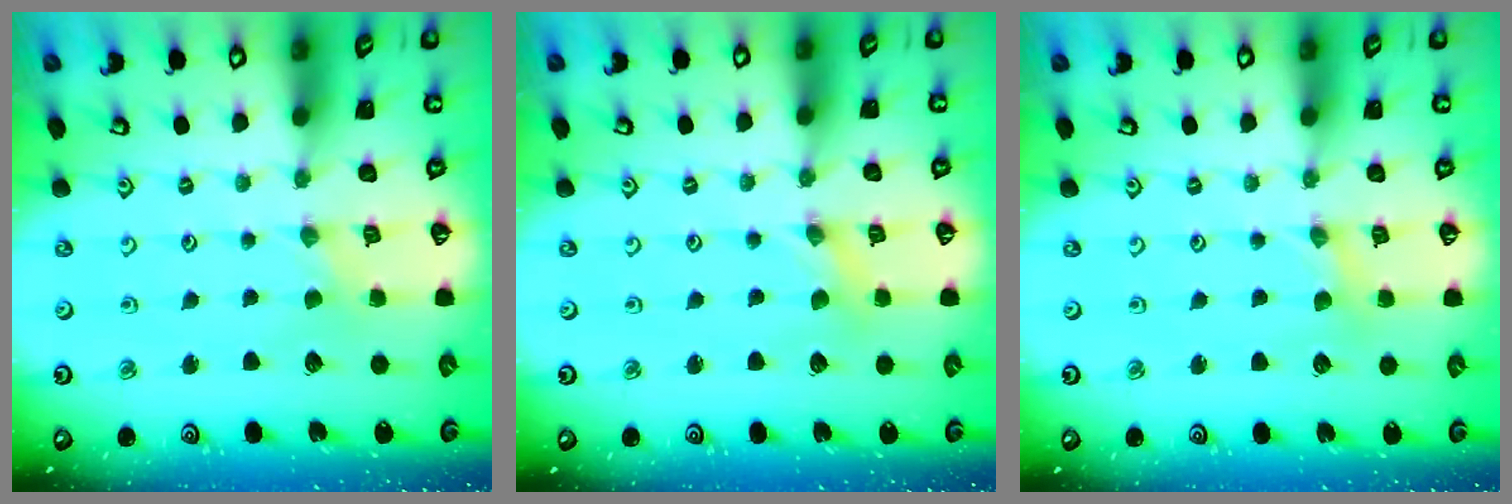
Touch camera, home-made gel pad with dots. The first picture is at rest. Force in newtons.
{"total": 0.8, "press": 0.8, "slide": 0.2}
{"total": 1.5, "press": 1.5, "slide": 0.3}